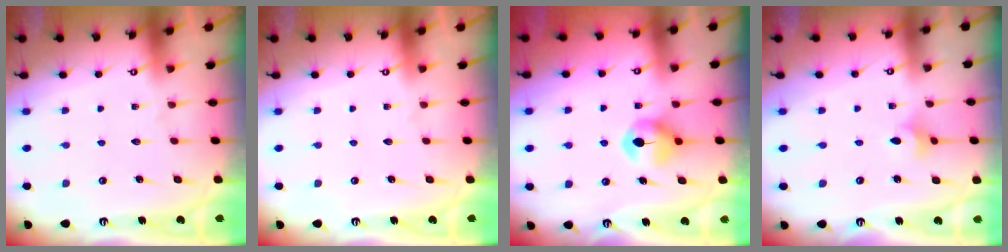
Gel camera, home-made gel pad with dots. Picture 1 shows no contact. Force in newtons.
{"total": 0.0}
{"total": 7.1, "press": 7.1, "slide": 0.4}
{"total": 3.2, "press": 3.2, "slide": 0.8}